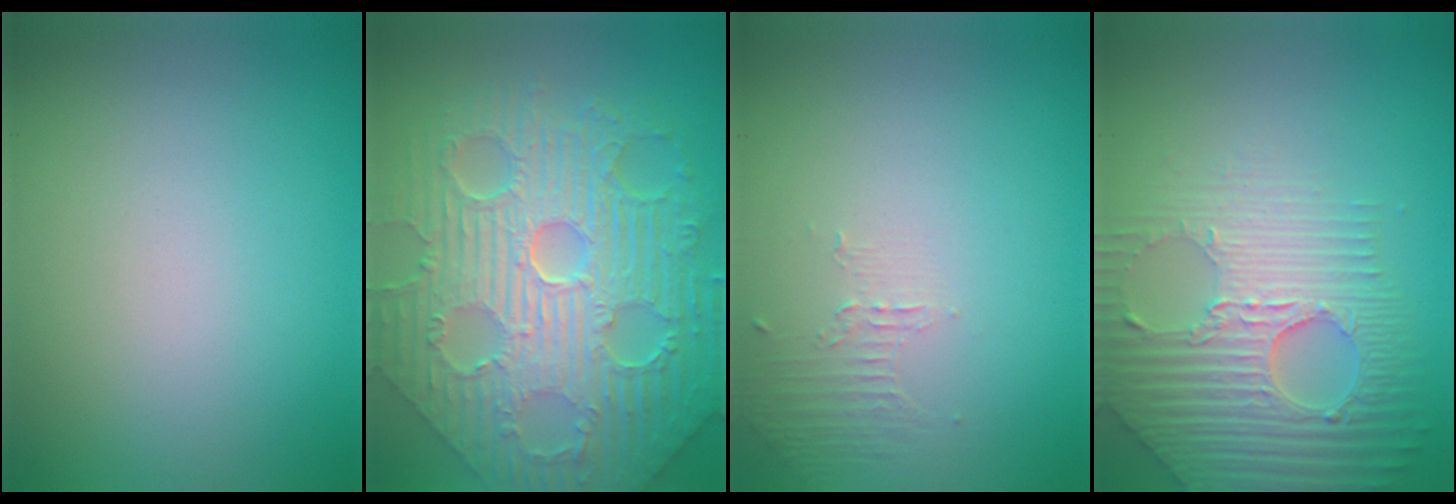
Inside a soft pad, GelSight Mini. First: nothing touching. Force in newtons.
{"total": 12.5, "press": 8.2, "slide": 9.3}
{"total": 1.1, "press": 0.2, "slide": 1.0}
{"total": 7.5, "press": 5.4, "slide": 5.2}